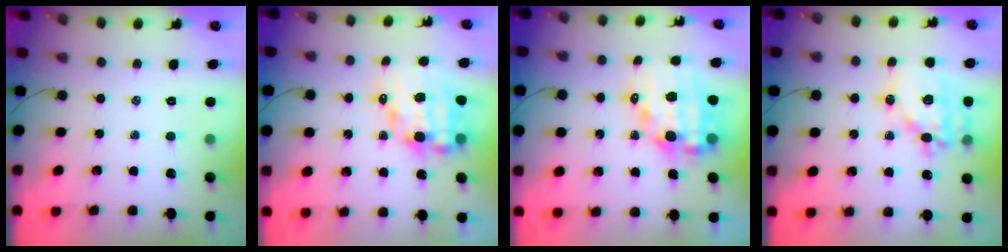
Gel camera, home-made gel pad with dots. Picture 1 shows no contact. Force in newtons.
{"total": 11.3, "press": 10.9, "slide": 2.7}
{"total": 13.3, "press": 12.9, "slide": 3.0}
{"total": 17.6, "press": 17.2, "slide": 3.4}